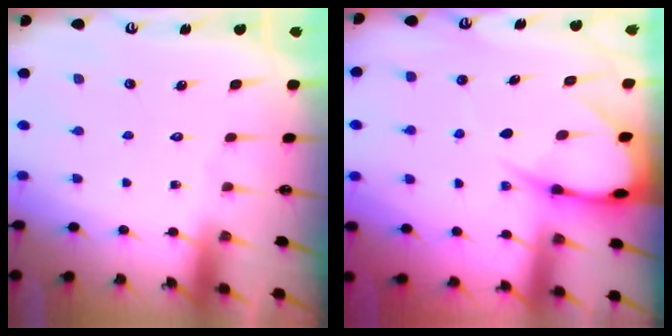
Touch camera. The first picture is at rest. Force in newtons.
{"total": 9.7, "press": 9.7, "slide": 1.0}